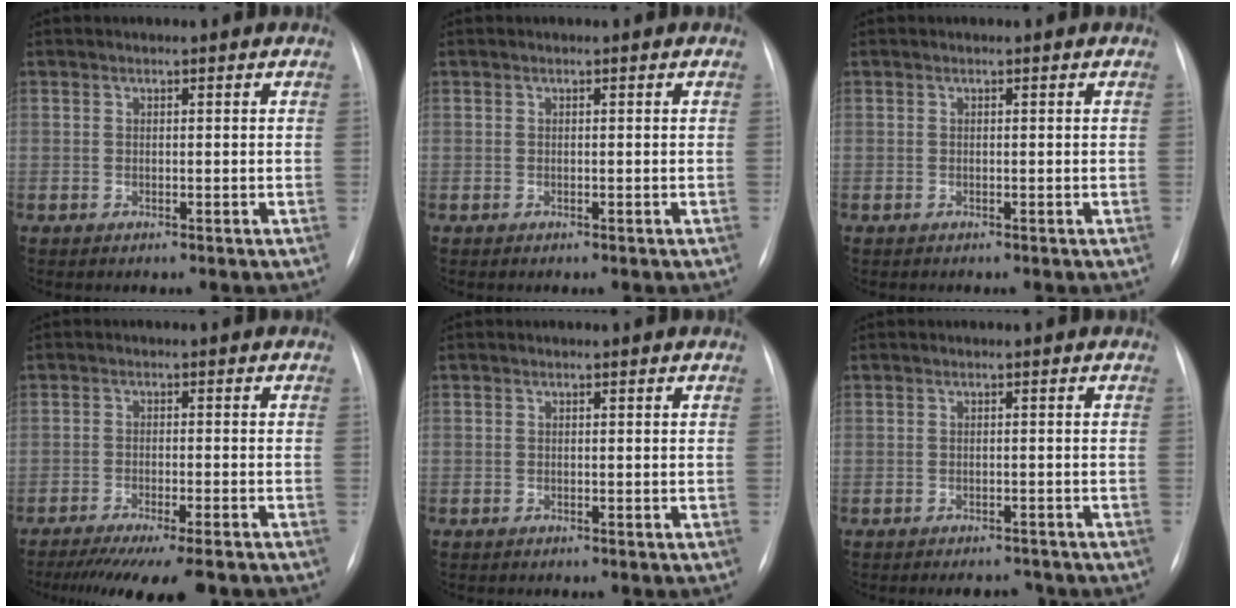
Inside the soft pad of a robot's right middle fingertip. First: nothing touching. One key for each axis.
{"total": 0.0}
{"total": 0.0}
{"total": 12.7, "fx": -10.6, "fy": 1.0, "fz": 6.9, "tx": -0.093, "ty": -0.029, "tz": -0.155}
{"total": 0.0}
{"total": 3.4, "fx": -3.1, "fy": 1.2, "fz": 0.8, "tx": -0.004, "ty": -0.002, "tz": -0.038}